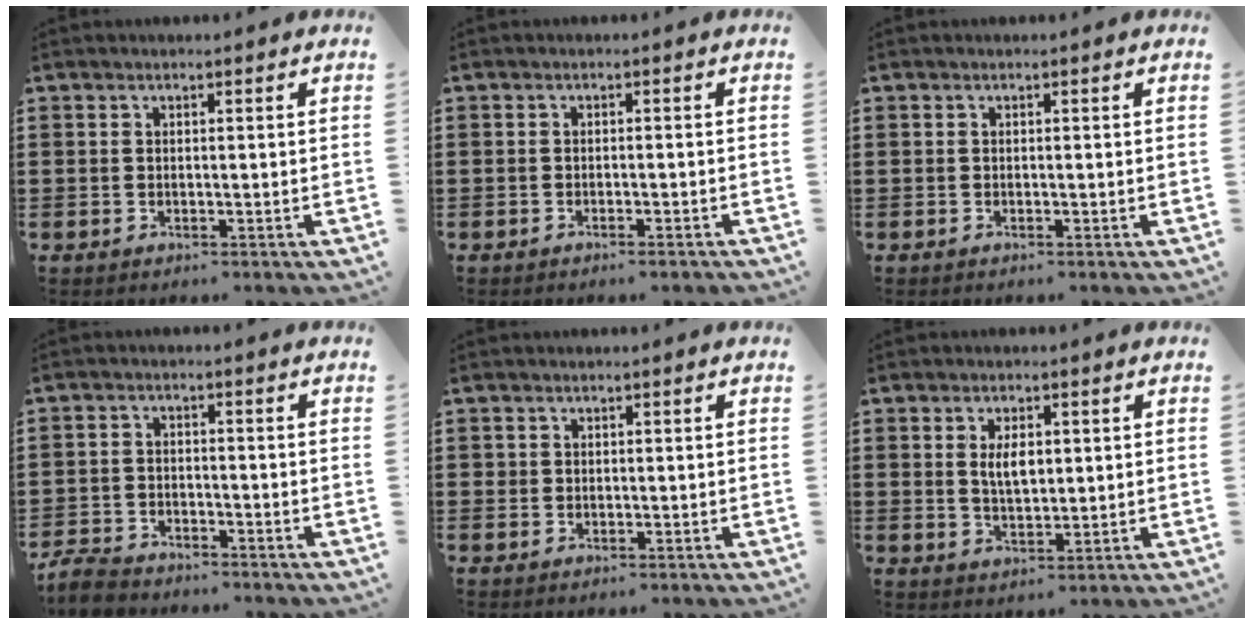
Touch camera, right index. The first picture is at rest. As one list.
[{"total": 0.8, "force": [-0.7, -0.2, 0.4], "torque": [-0.010, -0.005, -0.013]}, {"total": 0.0}, {"total": 3.8, "force": [-3.6, 0.6, 0.7], "torque": [-0.030, -0.003, -0.078]}, {"total": 0.6, "force": [0.3, 0.5, 0.1], "torque": [-0.003, 0.003, 0.006]}, {"total": 4.0, "force": [0.9, 1.7, 3.5], "torque": [-0.065, 0.000, 0.015]}]